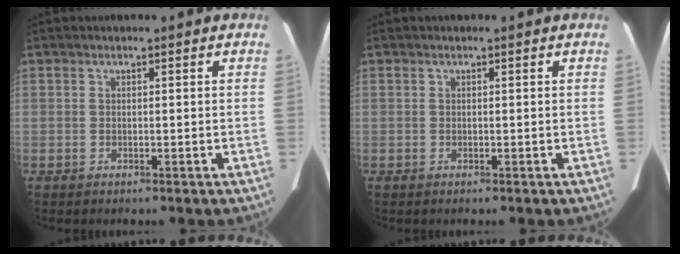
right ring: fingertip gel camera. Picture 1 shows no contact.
{"total": 0.0}